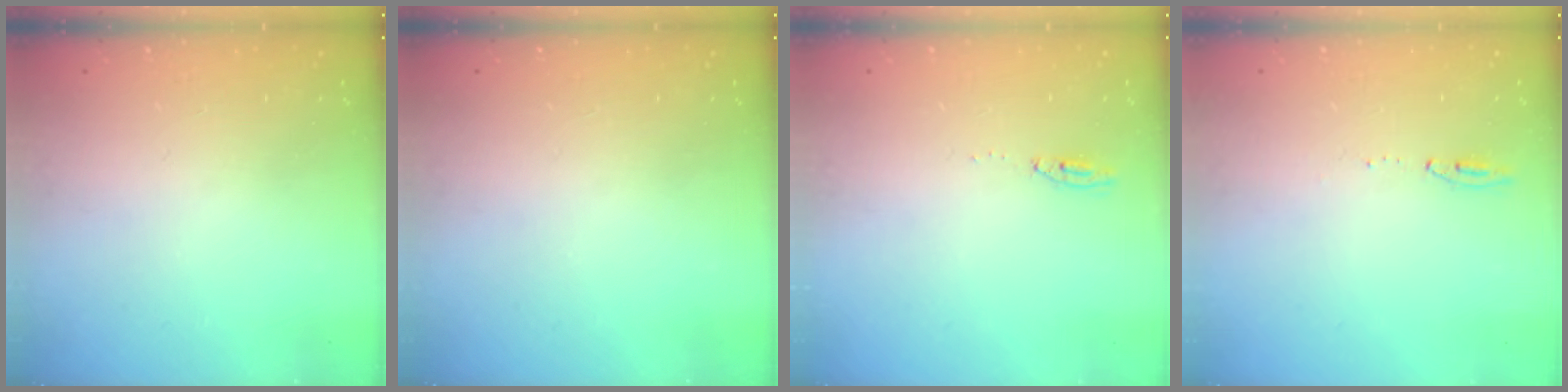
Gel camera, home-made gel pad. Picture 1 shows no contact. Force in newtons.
{"total": 0.0}
{"total": 4.1, "press": 4.1, "slide": 0.4}
{"total": 6.0, "press": 5.8, "slide": 1.5}